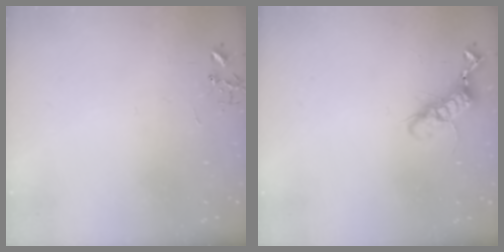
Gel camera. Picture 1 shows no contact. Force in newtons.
{"total": 12.0, "press": 12.0, "slide": 1.3}